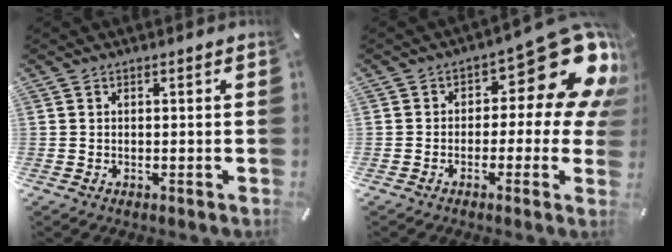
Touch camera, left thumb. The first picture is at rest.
{"total": 16.3, "force": [6.8, 7.5, 12.7], "torque": [-0.151, -0.048, 0.107]}